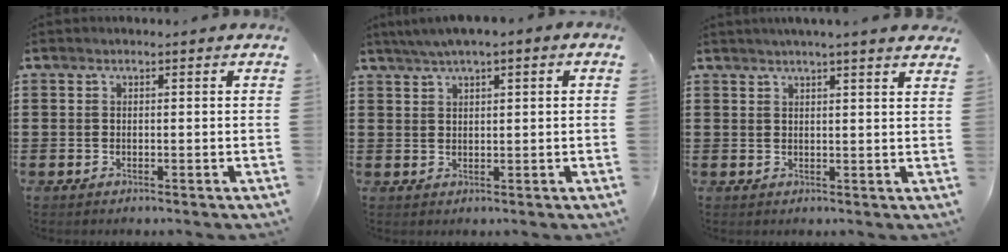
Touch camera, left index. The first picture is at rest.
{"total": 1.9, "force": [1.1, 0.2, 1.5], "torque": [-0.029, 0.004, 0.019]}
{"total": 2.3, "force": [2.2, -0.4, 0.6], "torque": [-0.016, -0.003, 0.042]}